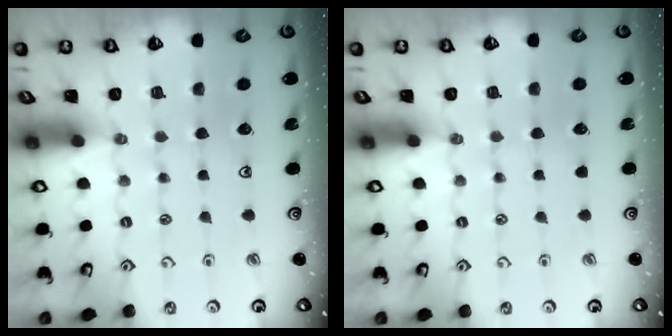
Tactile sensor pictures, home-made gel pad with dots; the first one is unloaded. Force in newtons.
{"total": 0.0}